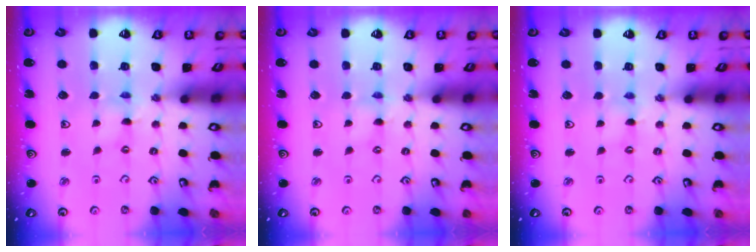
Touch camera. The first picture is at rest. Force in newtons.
{"total": 0.0}
{"total": 0.8, "press": 0.8, "slide": 0.1}